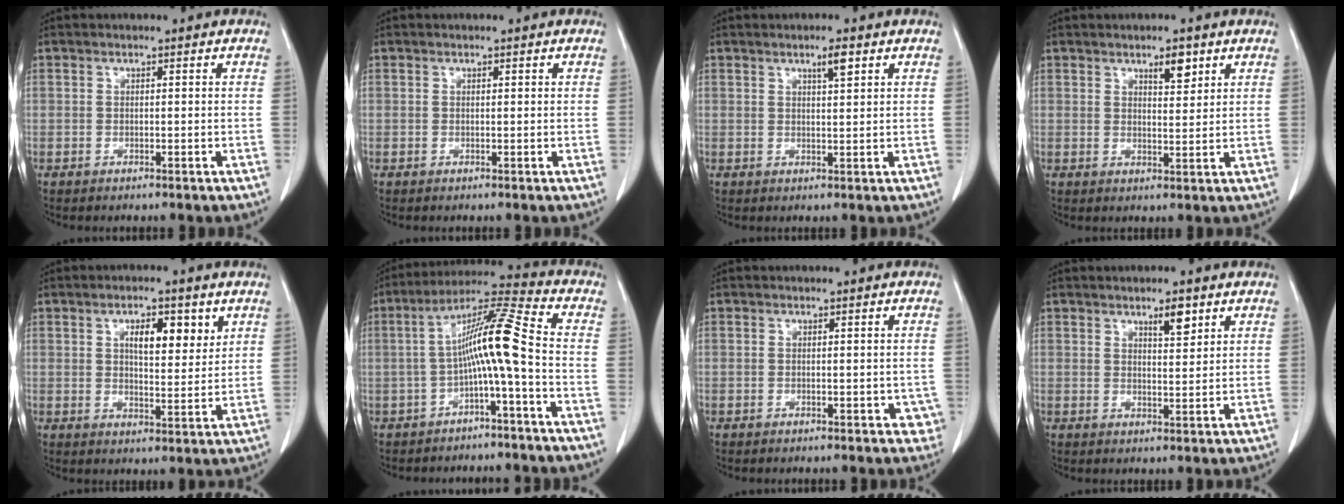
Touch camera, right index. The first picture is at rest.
{"total": 0.0}
{"total": 2.5, "force": [1.5, 0.3, 2.0], "torque": [-0.037, -0.001, 0.025]}
{"total": 3.5, "force": [2.2, 1.1, 2.5], "torque": [-0.039, -0.003, 0.036]}
{"total": 6.7, "force": [3.0, 2.4, 5.5], "torque": [-0.087, 0.001, 0.048]}
{"total": 9.9, "force": [-1.9, -0.7, 9.6], "torque": [-0.165, 0.028, -0.039]}
{"total": 2.9, "force": [-1.0, 1.8, 2.0], "torque": [-0.005, 0.005, -0.009]}
{"total": 3.5, "force": [2.2, 0.8, 2.6], "torque": [-0.042, -0.003, 0.037]}